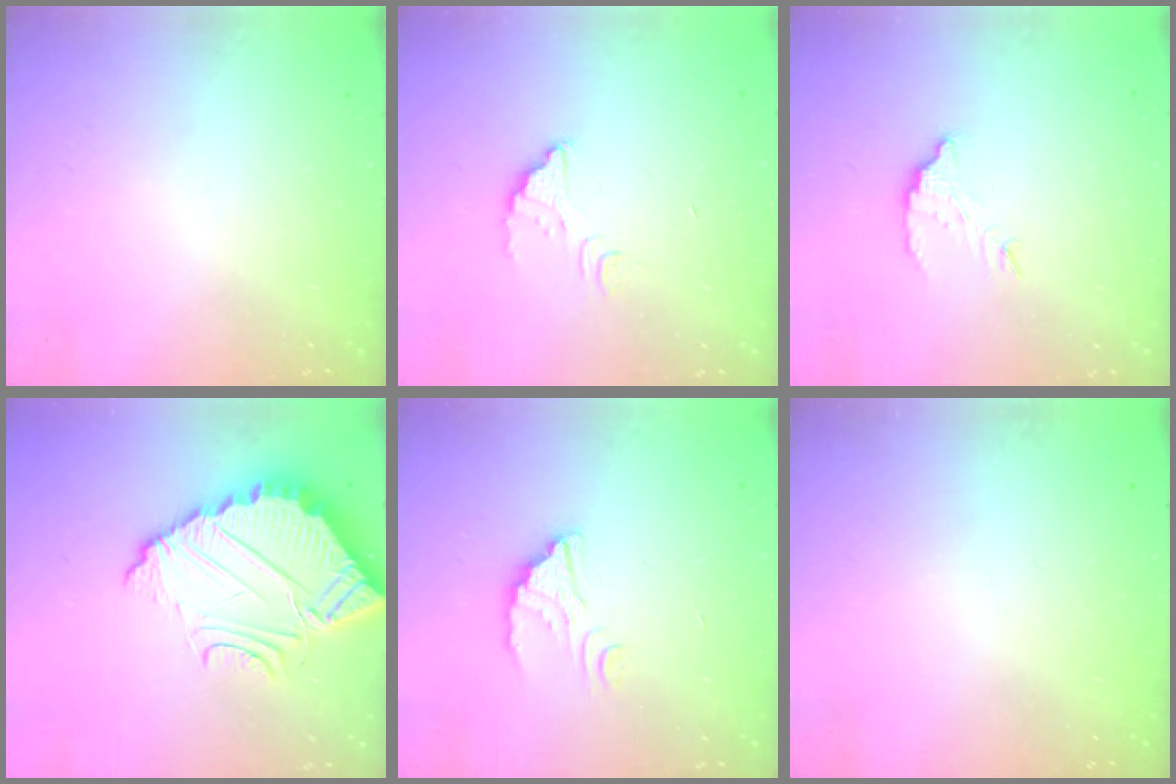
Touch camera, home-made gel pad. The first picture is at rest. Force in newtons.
{"total": 4.4, "press": 4.4, "slide": 0.3}
{"total": 4.4, "press": 4.4, "slide": 0.2}
{"total": 10.2, "press": 10.1, "slide": 0.8}
{"total": 2.7, "press": 2.7, "slide": 0.1}
{"total": 2.3, "press": 2.3, "slide": 0.1}